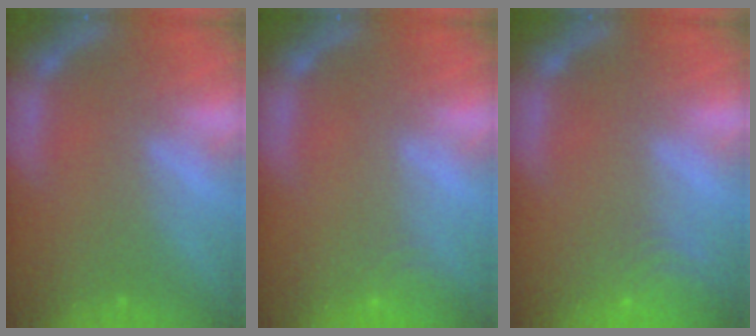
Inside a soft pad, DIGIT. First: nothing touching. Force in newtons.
{"total": 3.0}
{"total": 5.5}